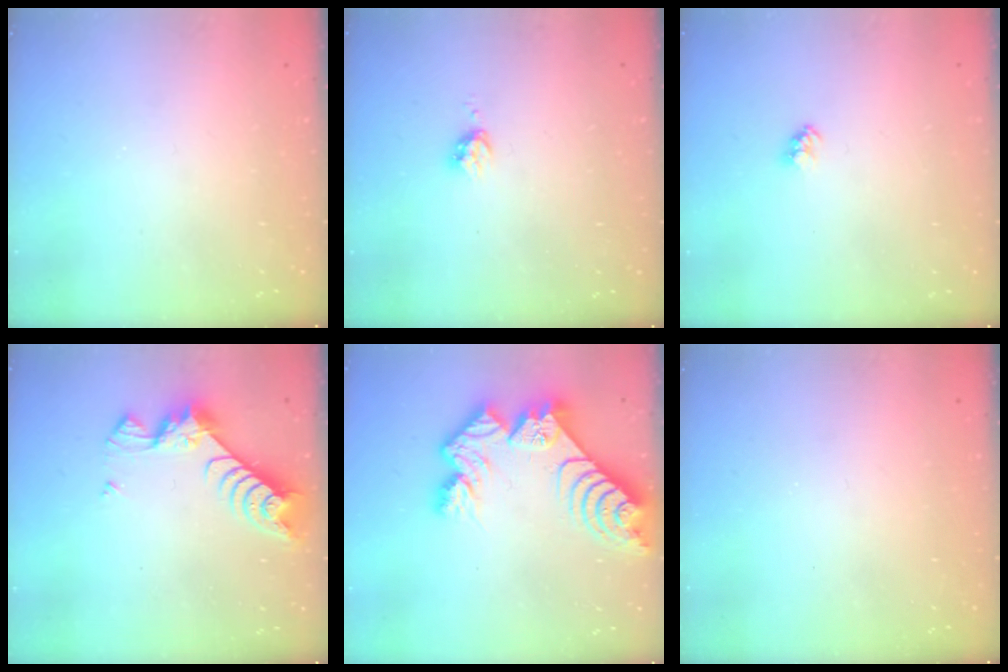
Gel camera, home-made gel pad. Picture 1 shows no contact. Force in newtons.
{"total": 3.6, "press": 3.6, "slide": 0.4}
{"total": 2.4, "press": 2.4, "slide": 0.1}
{"total": 7.1, "press": 7.1, "slide": 0.7}
{"total": 14.6, "press": 14.6, "slide": 1.3}
{"total": 0.0}